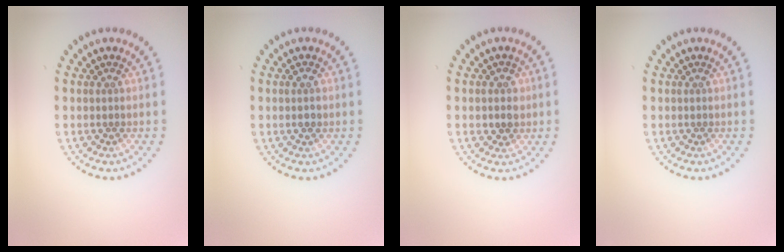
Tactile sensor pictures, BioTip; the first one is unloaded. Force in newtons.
{"total": 1.5, "press": 1.5, "slide": 0.1}
{"total": 1.9, "press": 1.9, "slide": 0.6}
{"total": 0.0}